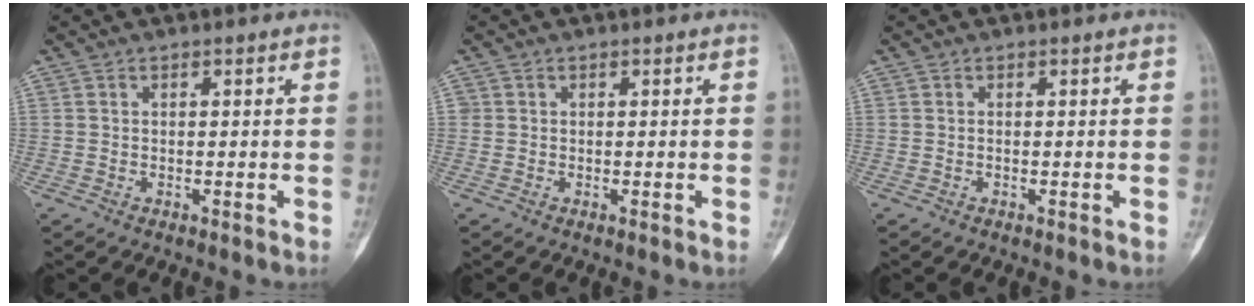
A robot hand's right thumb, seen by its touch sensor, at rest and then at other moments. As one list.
[{"total": 0.7, "force": [0.0, 0.7, 0.1], "torque": [0.004, 0.003, 0.000]}, {"total": 0.0}]